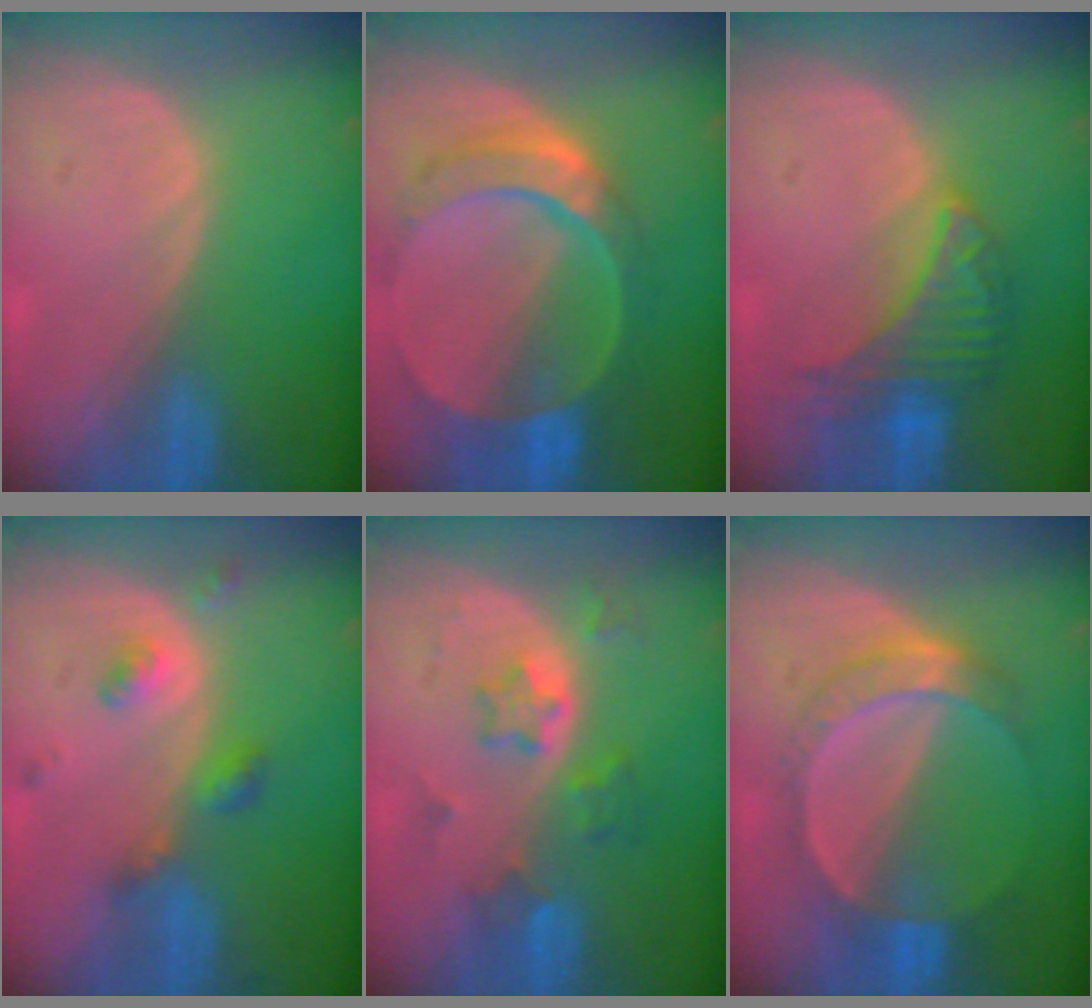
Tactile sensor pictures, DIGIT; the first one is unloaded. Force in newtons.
{"total": 10.5, "press": 8.9, "slide": 5.7}
{"total": 6.8, "press": 6.8, "slide": 0.2}
{"total": 5.1, "press": 4.5, "slide": 2.5}
{"total": 5.8, "press": 5.3, "slide": 2.4}
{"total": 6.8, "press": 6.5, "slide": 1.7}